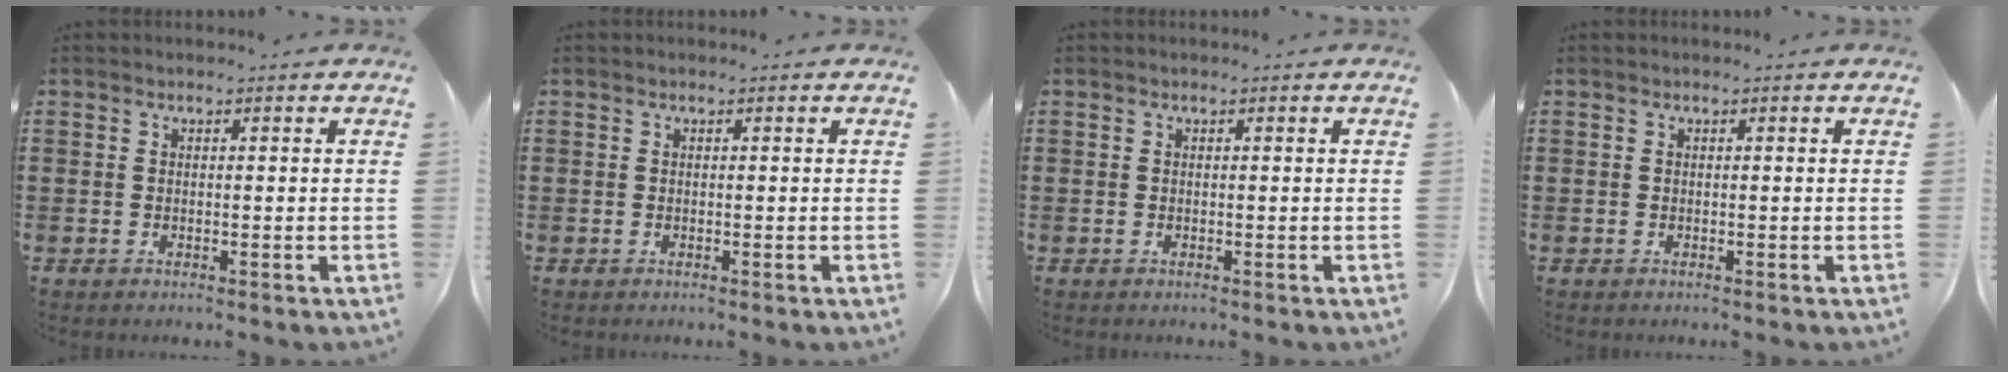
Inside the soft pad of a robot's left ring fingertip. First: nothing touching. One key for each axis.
{"total": 0.0}
{"total": 0.0}
{"total": 0.0}